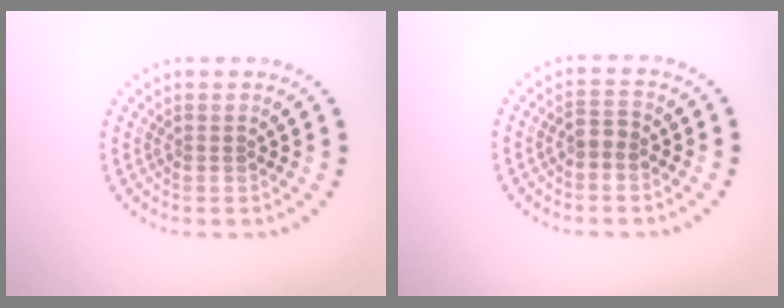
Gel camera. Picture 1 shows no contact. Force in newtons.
{"total": 1.4, "press": 1.3, "slide": 0.5}